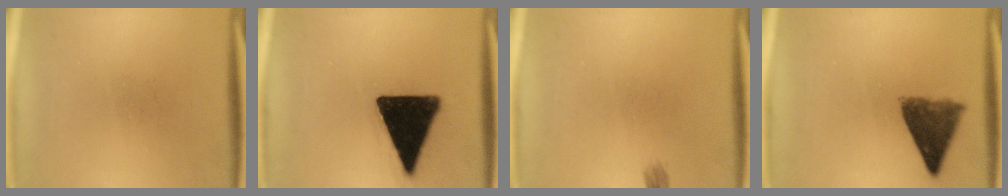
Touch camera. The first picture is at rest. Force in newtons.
{"total": 19.1}
{"total": 1.0}
{"total": 7.7}